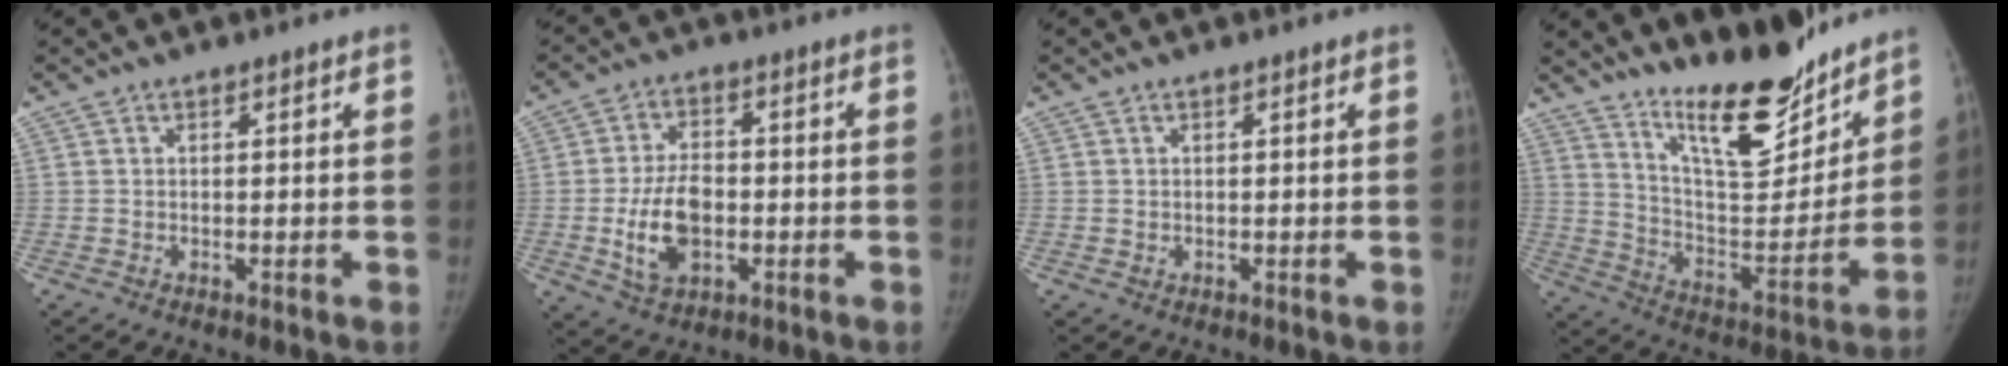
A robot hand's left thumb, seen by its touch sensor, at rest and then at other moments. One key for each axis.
{"total": 10.2, "fx": -2.1, "fy": 6.3, "fz": 7.7, "tx": -0.128, "ty": 0.009, "tz": -0.033}
{"total": 0.6, "fx": 0.0, "fy": 0.5, "fz": 0.3, "tx": 0.002, "ty": 0.000, "tz": 0.001}
{"total": 18.4, "fx": 14.5, "fy": 5.3, "fz": 10.0, "tx": -0.109, "ty": -0.117, "tz": 0.244}